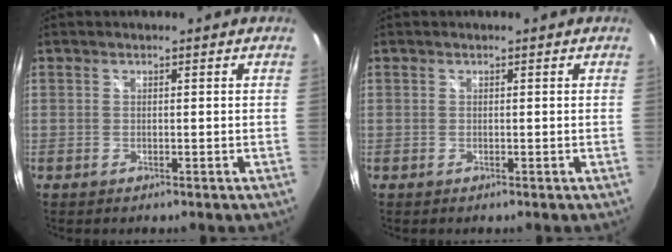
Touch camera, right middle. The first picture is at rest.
{"total": 0.0}